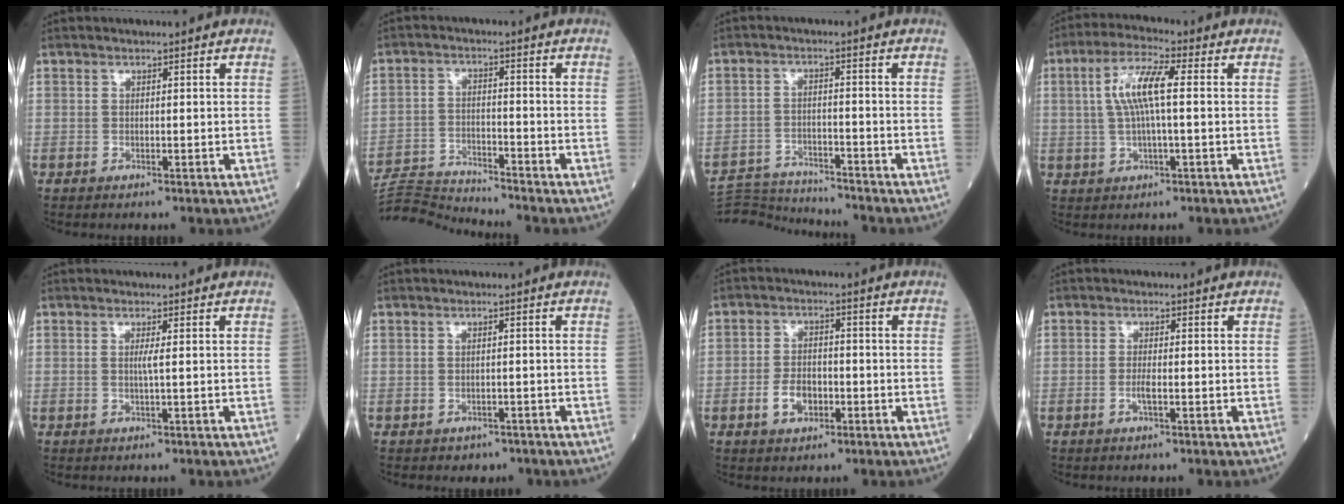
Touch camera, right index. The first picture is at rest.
{"total": 7.2, "force": [-6.9, -1.8, -1.3], "torque": [0.013, -0.001, -0.129]}
{"total": 9.7, "force": [-9.7, -0.4, 0.8], "torque": [-0.012, 0.002, -0.165]}
{"total": 7.6, "force": [1.0, 1.2, 7.5], "torque": [-0.155, 0.015, 0.017]}
{"total": 1.0, "force": [0.1, -0.4, 1.0], "torque": [-0.021, -0.001, -0.001]}
{"total": 2.0, "force": [-1.5, 1.4, 0.2], "torque": [-0.005, 0.005, -0.017]}
{"total": 4.6, "force": [-1.7, 2.7, 3.2], "torque": [-0.064, 0.003, -0.030]}
{"total": 1.7, "force": [-0.6, 0.1, 1.6], "torque": [-0.033, -0.002, -0.014]}